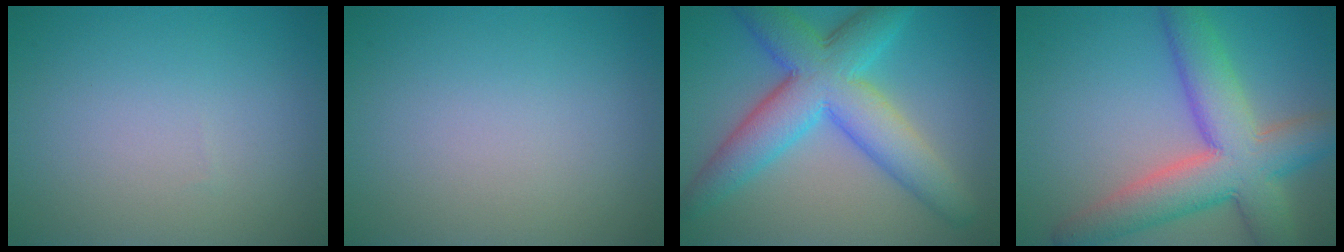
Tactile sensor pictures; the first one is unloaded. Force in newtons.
{"total": 0.0}
{"total": 8.8, "press": 8.8, "slide": 0.1}
{"total": 9.2, "press": 9.1, "slide": 0.5}